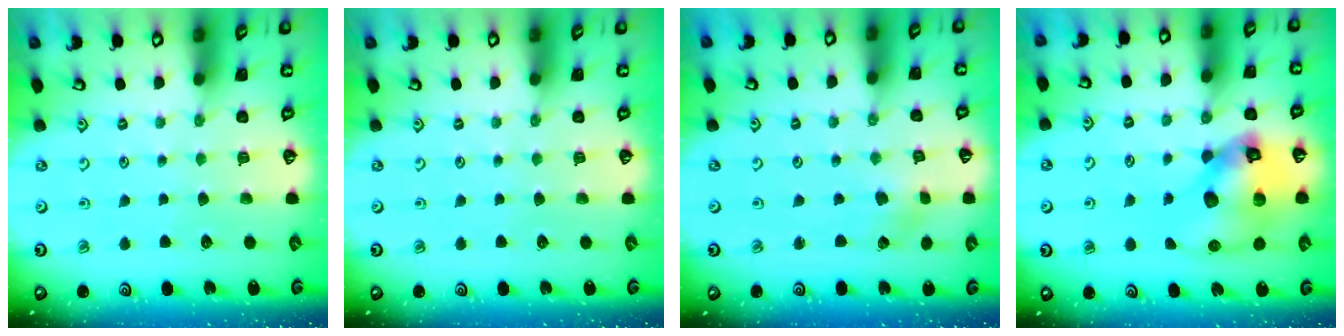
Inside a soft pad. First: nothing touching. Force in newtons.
{"total": 0.0}
{"total": 2.0, "press": 2.0, "slide": 0.4}
{"total": 17.4, "press": 17.1, "slide": 2.9}